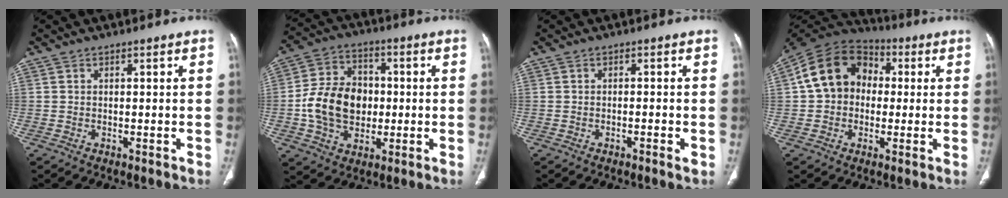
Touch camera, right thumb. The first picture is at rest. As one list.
[{"total": 14.6, "force": [-1.0, 11.1, 9.4], "torque": [-0.146, 0.022, -0.016]}, {"total": 1.6, "force": [-0.7, 0.3, 1.5], "torque": [-0.032, 0.000, -0.011]}, {"total": 14.1, "force": [1.4, 11.6, 8.0], "torque": [-0.117, 0.034, 0.013]}]